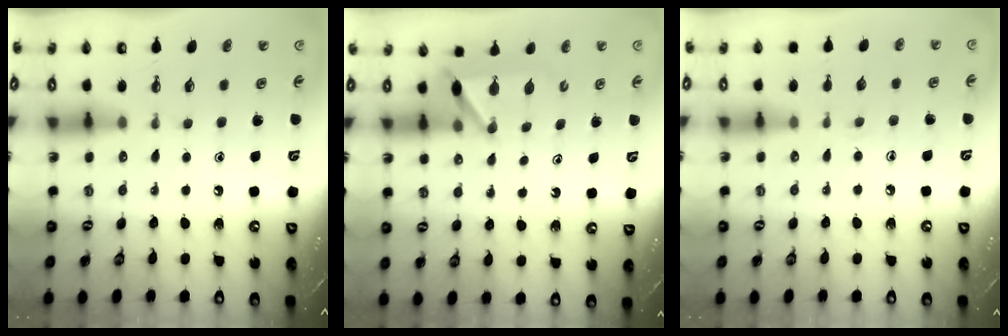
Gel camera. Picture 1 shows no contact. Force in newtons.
{"total": 5.9, "press": 5.8, "slide": 0.5}
{"total": 4.3, "press": 4.3, "slide": 0.4}